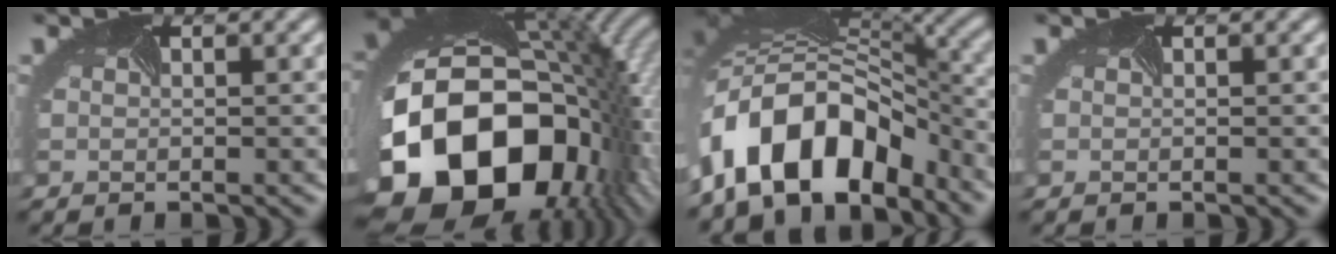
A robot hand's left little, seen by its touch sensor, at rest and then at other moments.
{"total": 19.7, "force": [-5.2, 13.3, 13.6], "torque": [-0.289, -0.059, -0.074]}
{"total": 12.2, "force": [-6.3, 6.9, 7.8], "torque": [-0.144, 0.022, -0.118]}
{"total": 0.0}